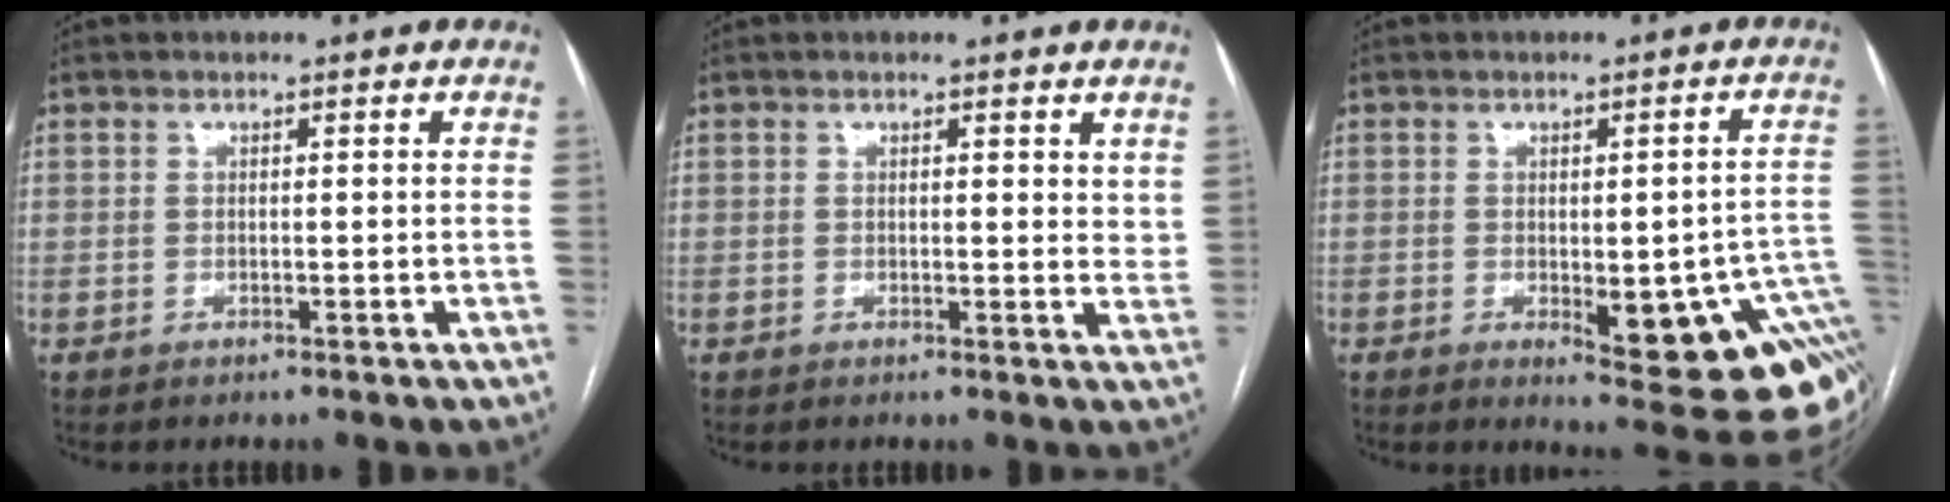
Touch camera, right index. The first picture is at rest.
{"total": 2.5, "force": [1.6, 1.1, 1.6], "torque": [-0.016, -0.007, 0.017]}
{"total": 16.2, "force": [-4.7, 4.9, 14.7], "torque": [-0.089, 0.016, -0.042]}